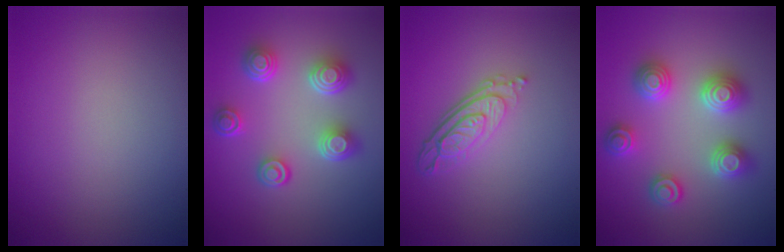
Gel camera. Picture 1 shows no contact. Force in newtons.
{"total": 5.1, "press": 3.8, "slide": 3.4}
{"total": 3.8, "press": 2.8, "slide": 2.5}
{"total": 4.7, "press": 4.7, "slide": 0.6}